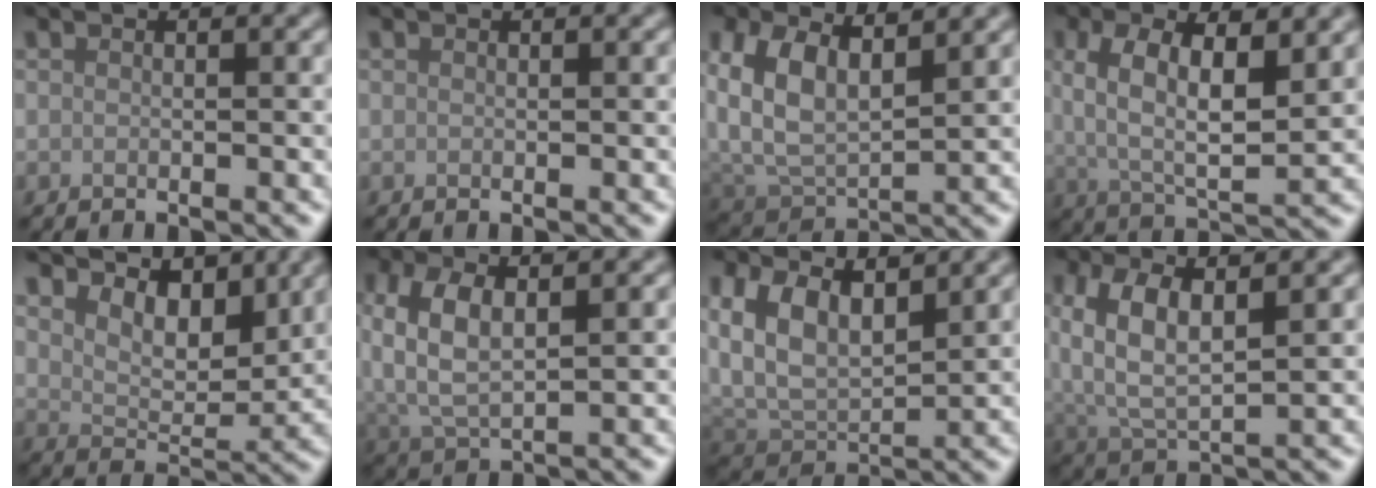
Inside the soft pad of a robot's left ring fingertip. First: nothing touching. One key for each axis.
{"total": 0.0}
{"total": 8.1, "fx": 3.6, "fy": 4.5, "fz": 5.7, "tx": -0.120, "ty": 0.007, "tz": 0.061}
{"total": 7.7, "fx": 1.9, "fy": 3.6, "fz": 6.5, "tx": -0.129, "ty": 0.003, "tz": 0.031}
{"total": 5.2, "fx": 3.7, "fy": 2.5, "fz": 2.7, "tx": -0.049, "ty": -0.009, "tz": 0.049}
{"total": 5.3, "fx": 1.2, "fy": 2.6, "fz": 4.5, "tx": -0.102, "ty": 0.006, "tz": 0.022}
{"total": 8.0, "fx": 3.4, "fy": 4.6, "fz": 5.5, "tx": -0.109, "ty": 0.001, "tz": 0.058}
{"total": 6.3, "fx": 2.0, "fy": 2.9, "fz": 5.2, "tx": -0.112, "ty": 0.004, "tz": 0.034}